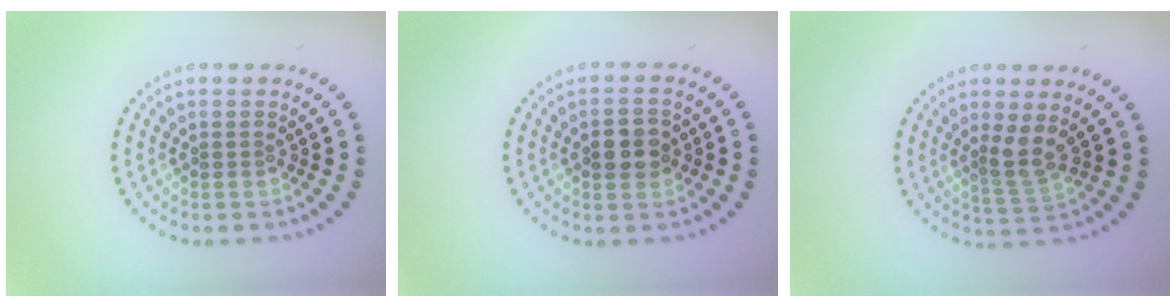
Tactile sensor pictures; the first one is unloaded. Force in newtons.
{"total": 2.8, "press": 2.8, "slide": 0.3}
{"total": 2.4, "press": 1.8, "slide": 1.6}